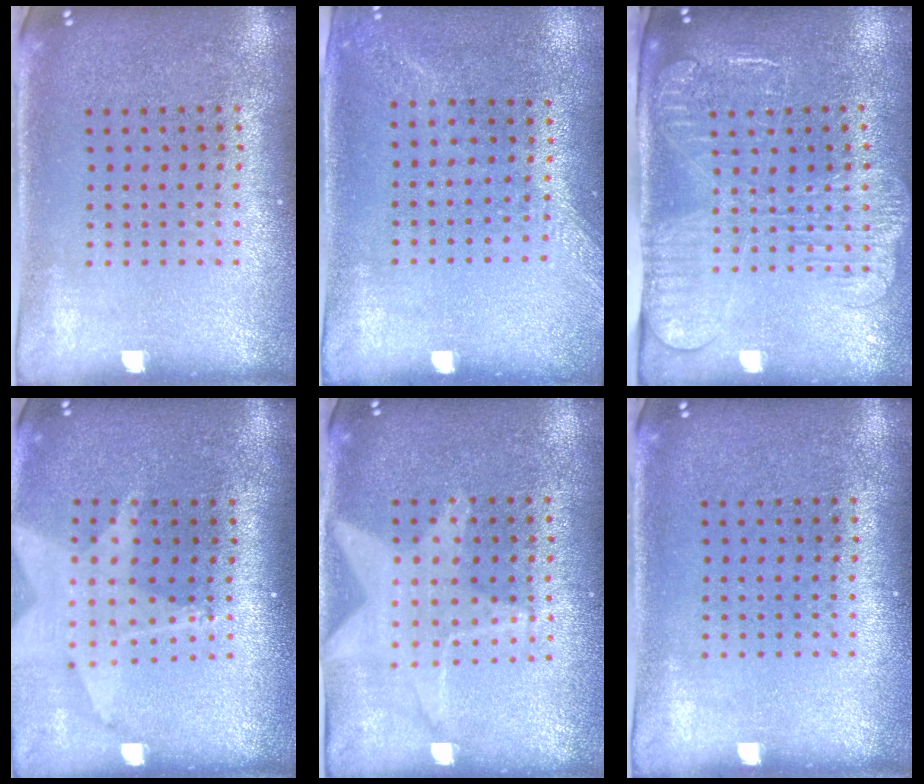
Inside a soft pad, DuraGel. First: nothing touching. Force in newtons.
{"total": 1.3, "press": 1.1, "slide": 0.6}
{"total": 2.5, "press": 2.0, "slide": 1.4}
{"total": 1.9, "press": 1.5, "slide": 1.2}
{"total": 1.1, "press": 1.1, "slide": 0.1}
{"total": 0.0}